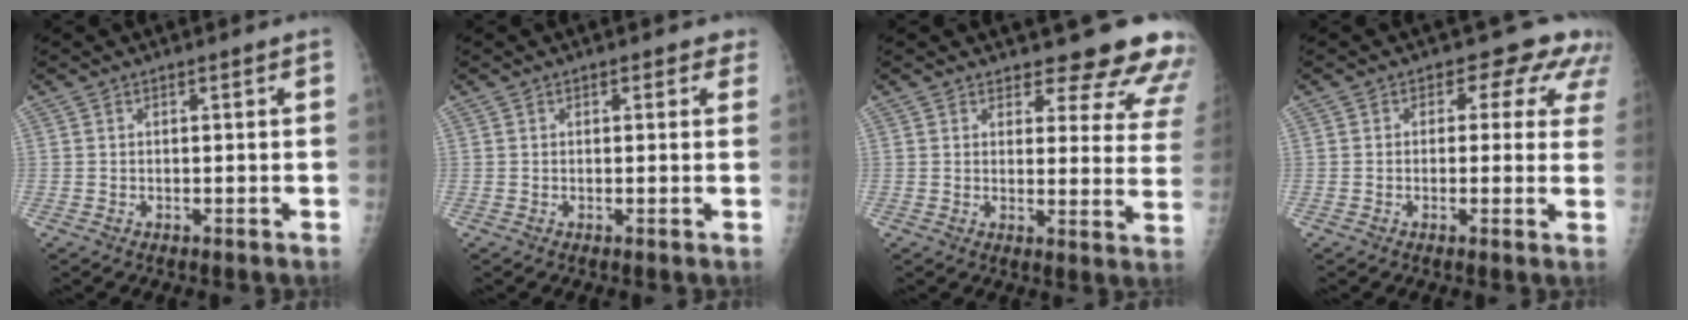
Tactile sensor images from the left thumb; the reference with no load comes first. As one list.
[{"total": 1.8, "force": [1.1, 1.2, 0.8], "torque": [0.014, -0.001, 0.007]}, {"total": 15.6, "force": [14.3, 4.8, 4.0], "torque": [0.005, -0.112, 0.143]}, {"total": 7.7, "force": [4.0, 5.4, 4.0], "torque": [0.004, -0.007, 0.025]}]